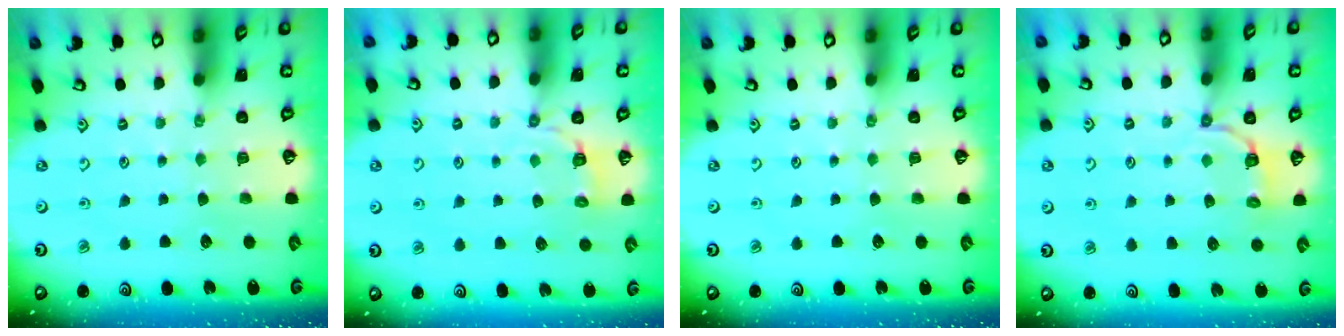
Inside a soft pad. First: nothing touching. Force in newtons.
{"total": 3.0, "press": 1.6, "slide": 2.5}
{"total": 0.0}
{"total": 3.8, "press": 2.5, "slide": 2.9}